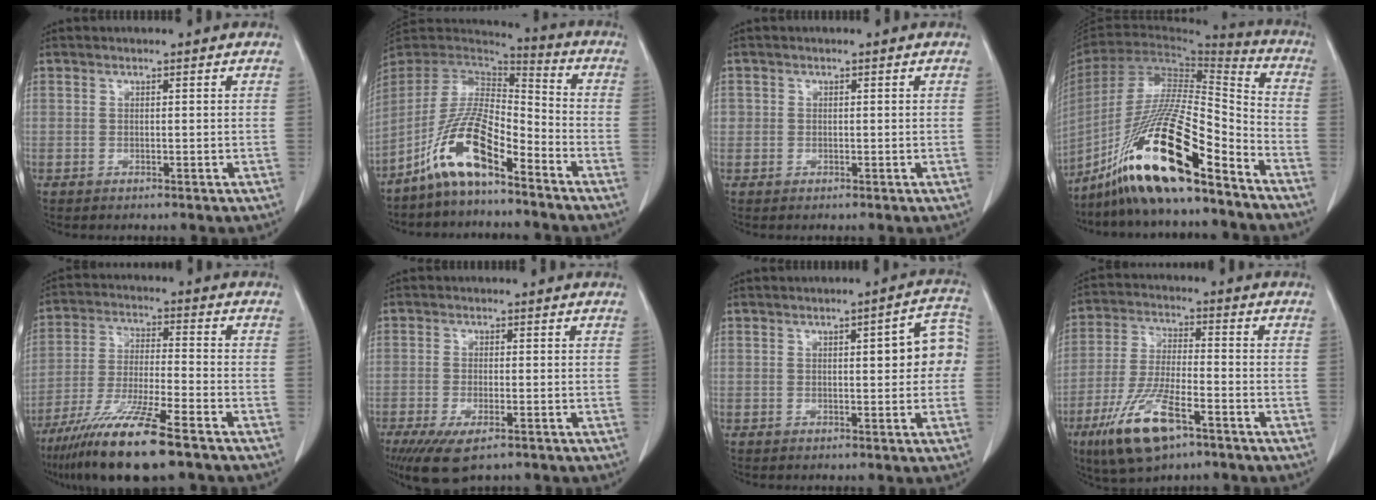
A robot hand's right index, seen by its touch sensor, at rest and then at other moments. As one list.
[{"total": 11.9, "force": [-7.4, 2.9, 8.8], "torque": [-0.186, 0.010, -0.140]}, {"total": 1.1, "force": [0.1, 1.0, 0.1], "torque": [0.008, 0.003, -0.001]}, {"total": 23.4, "force": [-14.9, 1.4, 18.0], "torque": [-0.354, -0.024, -0.269]}, {"total": 14.2, "force": [-9.6, 0.9, 10.4], "torque": [-0.212, -0.042, -0.176]}, {"total": 6.5, "force": [-4.0, 1.9, 4.8], "torque": [-0.085, -0.015, -0.062]}, {"total": 7.1, "force": [0.6, 2.0, 6.8], "torque": [-0.079, 0.027, 0.005]}, {"total": 12.2, "force": [-6.7, 3.2, 9.6], "torque": [-0.204, -0.018, -0.117]}]